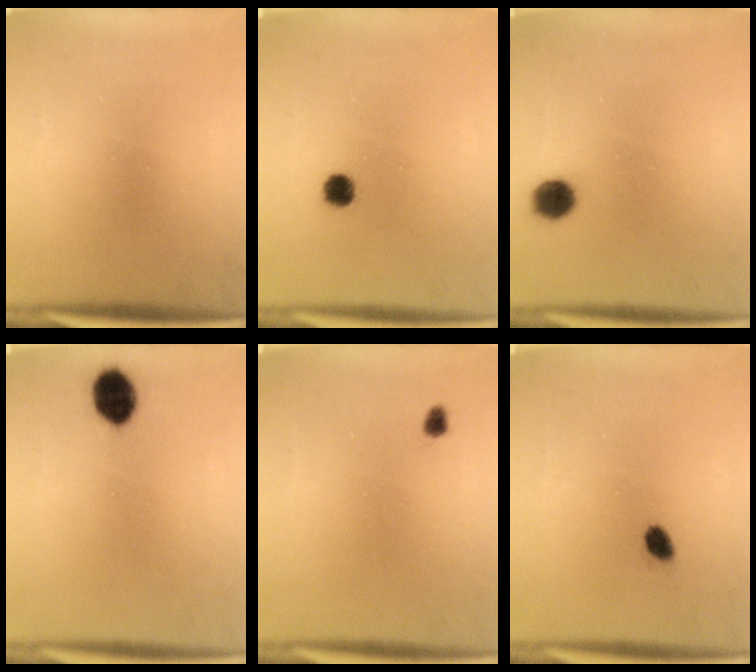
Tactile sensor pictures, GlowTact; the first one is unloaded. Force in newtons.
{"total": 2.8}
{"total": 4.2}
{"total": 6.5}
{"total": 1.5}
{"total": 2.0}